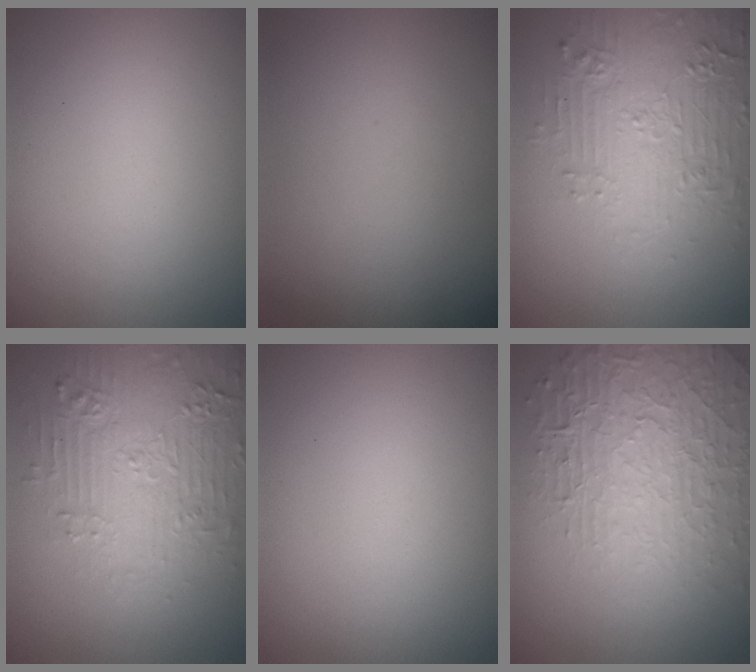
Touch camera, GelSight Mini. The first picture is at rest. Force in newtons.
{"total": 0.0}
{"total": 4.6, "press": 4.2, "slide": 1.9}
{"total": 4.6, "press": 4.6, "slide": 0.8}
{"total": 0.0}
{"total": 7.4, "press": 5.4, "slide": 5.0}